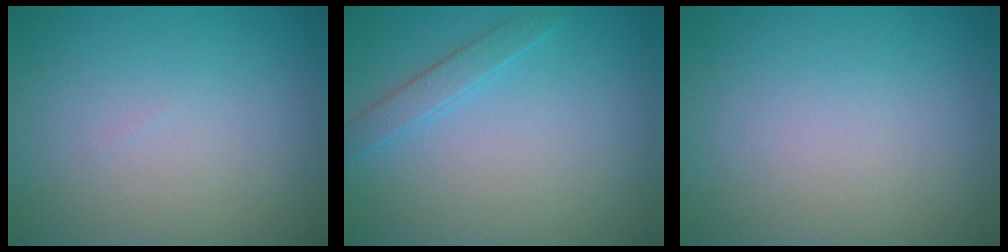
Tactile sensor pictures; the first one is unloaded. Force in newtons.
{"total": 1.6, "press": 1.6, "slide": 0.1}
{"total": 0.0}